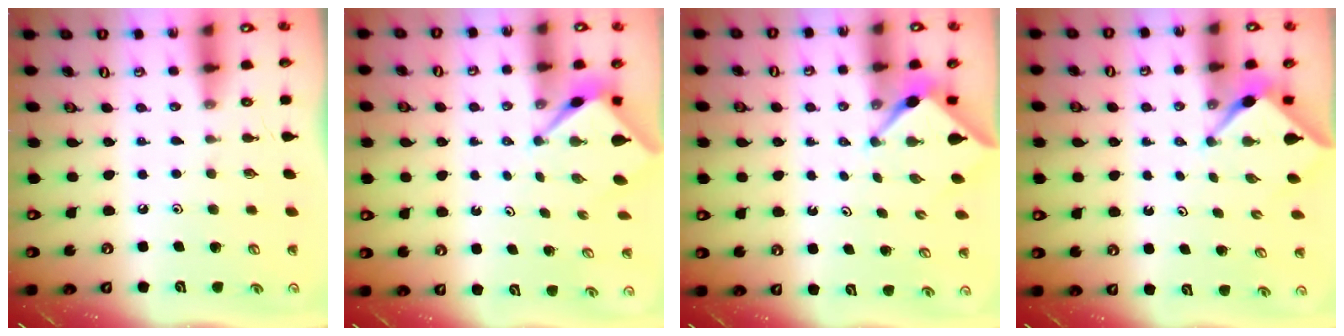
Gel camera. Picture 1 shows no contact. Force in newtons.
{"total": 2.5, "press": 2.5, "slide": 0.2}
{"total": 3.0, "press": 3.0, "slide": 0.4}
{"total": 3.2, "press": 3.2, "slide": 0.4}